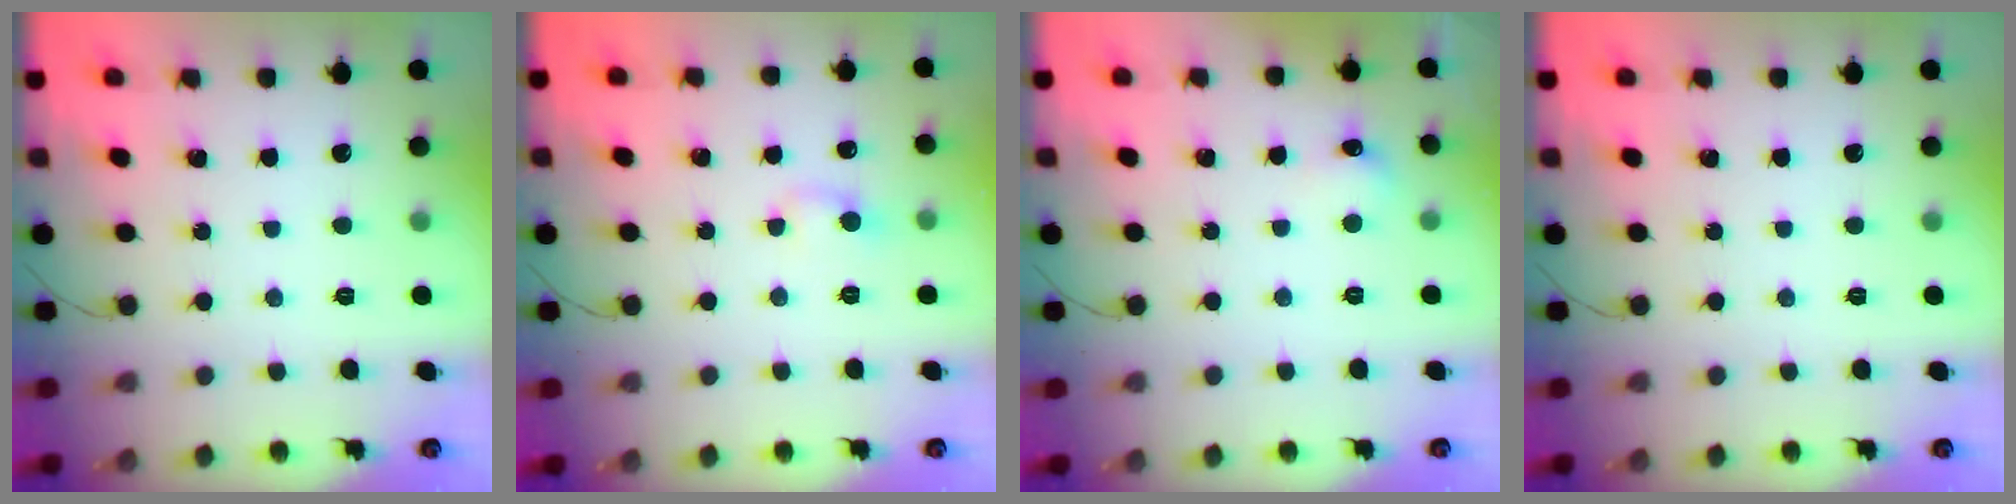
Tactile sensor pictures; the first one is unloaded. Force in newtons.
{"total": 3.8, "press": 3.6, "slide": 1.2}
{"total": 5.6, "press": 5.4, "slide": 1.7}
{"total": 0.0}